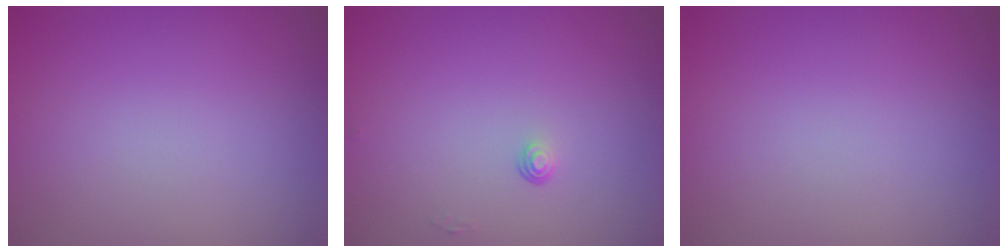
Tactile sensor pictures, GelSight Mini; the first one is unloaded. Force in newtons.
{"total": 0.6, "press": 0.4, "slide": 0.5}
{"total": 0.0}